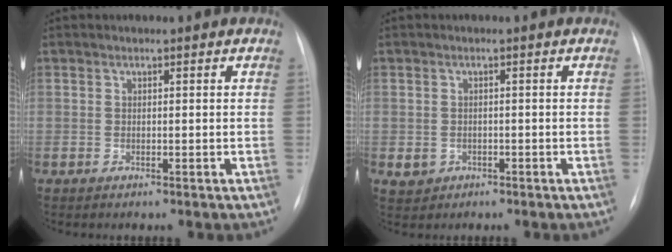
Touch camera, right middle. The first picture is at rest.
{"total": 2.2, "force": [-0.8, 2.0, 0.5], "torque": [-0.008, 0.004, -0.005]}